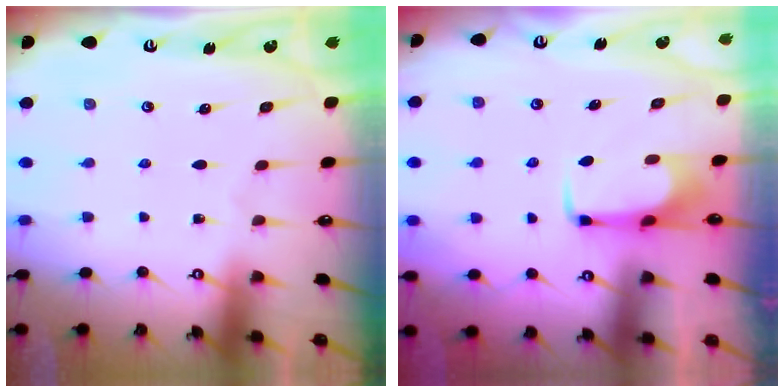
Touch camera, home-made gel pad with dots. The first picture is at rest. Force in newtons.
{"total": 1.6, "press": 1.5, "slide": 0.5}